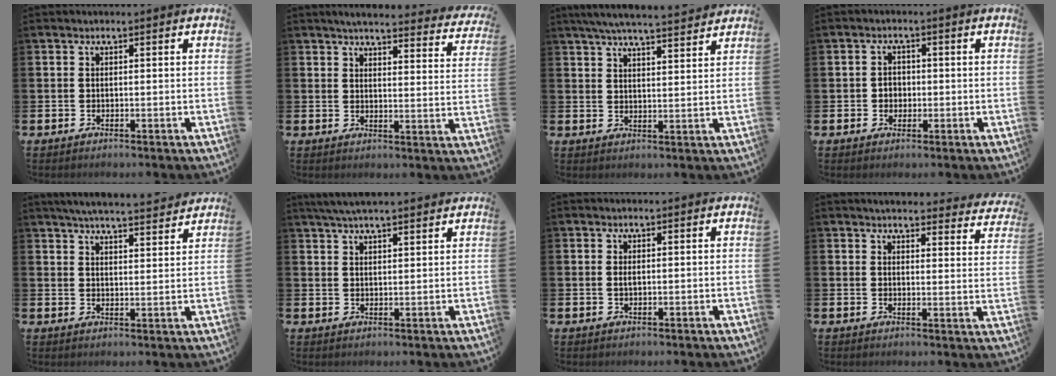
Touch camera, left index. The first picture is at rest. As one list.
[{"total": 4.4, "force": [4.1, 0.3, 1.4], "torque": [-0.030, -0.032, 0.067]}, {"total": 6.1, "force": [5.8, 0.2, 1.9], "torque": [-0.046, -0.027, 0.102]}, {"total": 2.1, "force": [-0.1, 1.9, 0.7], "torque": [-0.005, 0.003, -0.009]}, {"total": 5.3, "force": [5.2, 0.1, 1.0], "torque": [-0.028, -0.030, 0.091]}, {"total": 4.4, "force": [4.1, 0.3, 1.6], "torque": [-0.037, -0.008, 0.073]}, {"total": 0.6, "force": [0.1, 0.3, 0.6], "torque": [-0.006, 0.000, 0.001]}, {"total": 3.8, "force": [3.7, 0.4, 0.4], "torque": [-0.008, -0.029, 0.062]}]